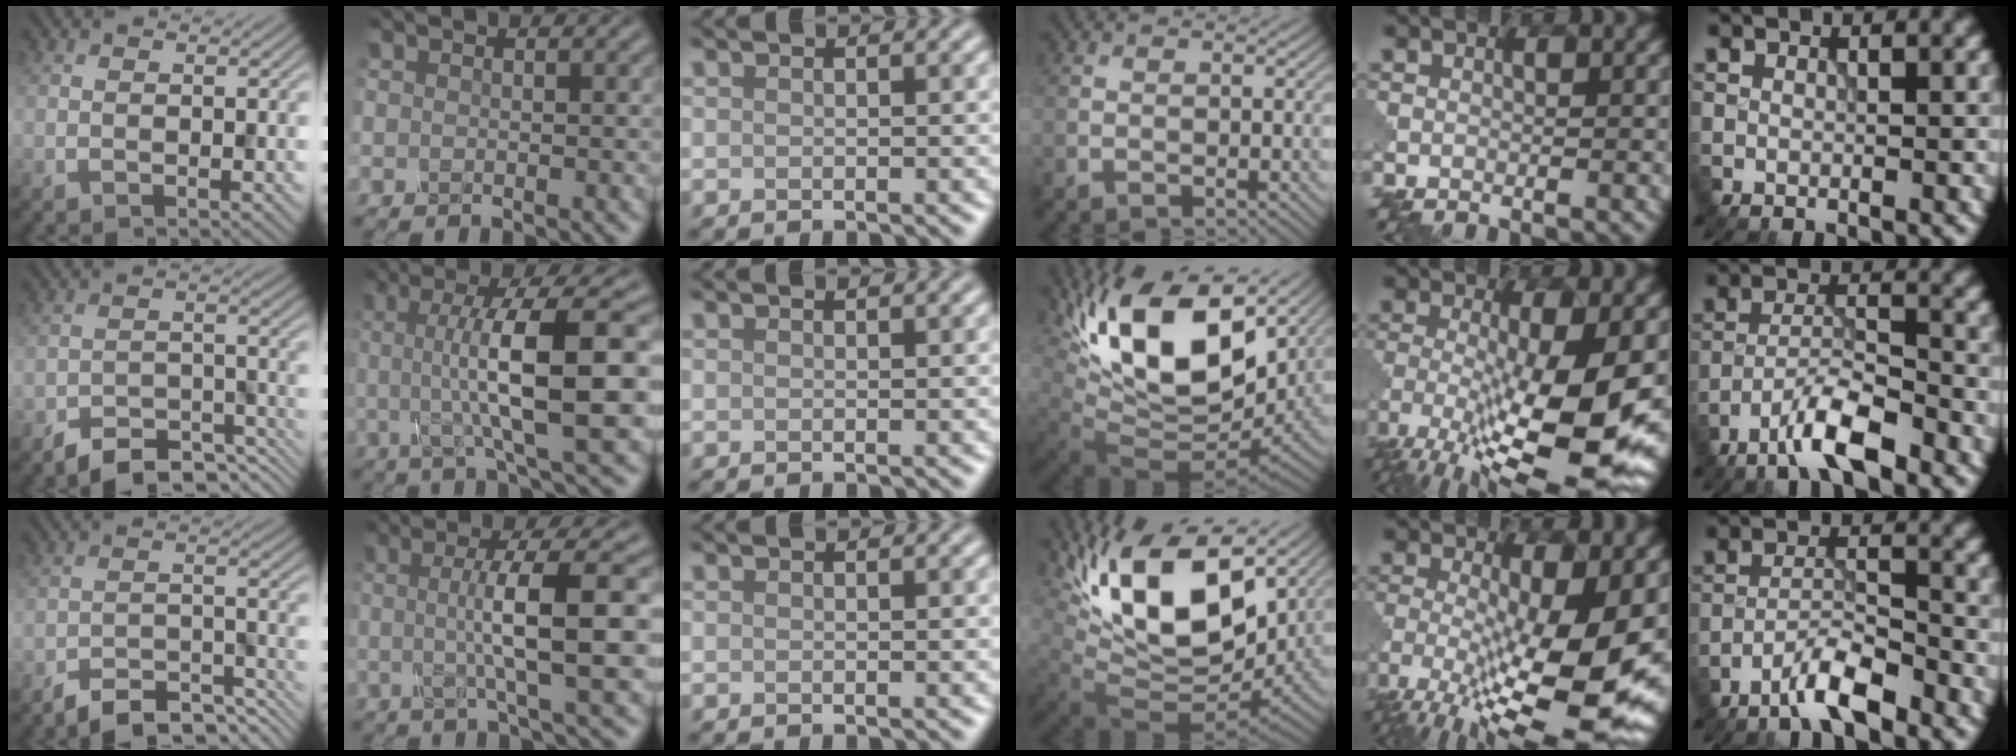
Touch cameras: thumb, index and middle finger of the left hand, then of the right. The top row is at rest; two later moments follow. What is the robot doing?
{"motion": "disassemble", "object": "glue stick"}